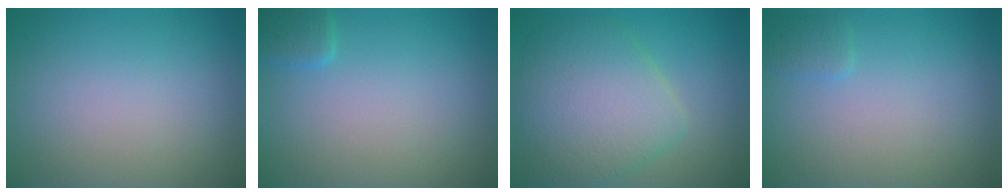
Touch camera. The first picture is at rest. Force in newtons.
{"total": 1.5, "press": 1.5, "slide": 0.1}
{"total": 6.8, "press": 6.8, "slide": 0.3}
{"total": 0.9, "press": 0.9, "slide": 0.1}